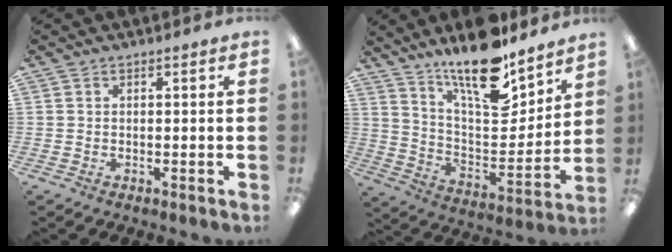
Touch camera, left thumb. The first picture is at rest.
{"total": 17.2, "force": [13.8, 5.0, 8.9], "torque": [-0.159, -0.098, 0.237]}